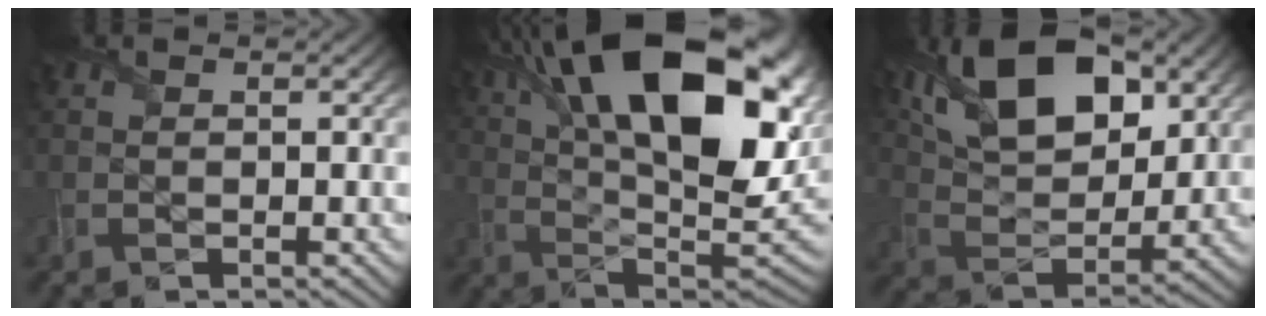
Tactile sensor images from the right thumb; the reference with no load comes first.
{"total": 23.6, "force": [9.6, 10.9, 18.7], "torque": [-0.318, 0.048, 0.153]}
{"total": 16.0, "force": [8.4, 8.0, 11.0], "torque": [-0.210, 0.010, 0.132]}